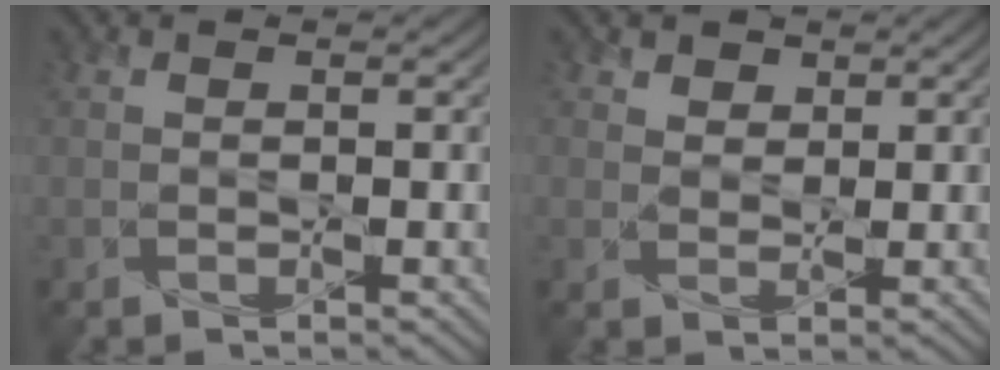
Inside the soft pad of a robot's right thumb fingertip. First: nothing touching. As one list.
[{"total": 1.9, "force": [1.3, 1.4, 0.0], "torque": [-0.001, -0.002, 0.014]}]